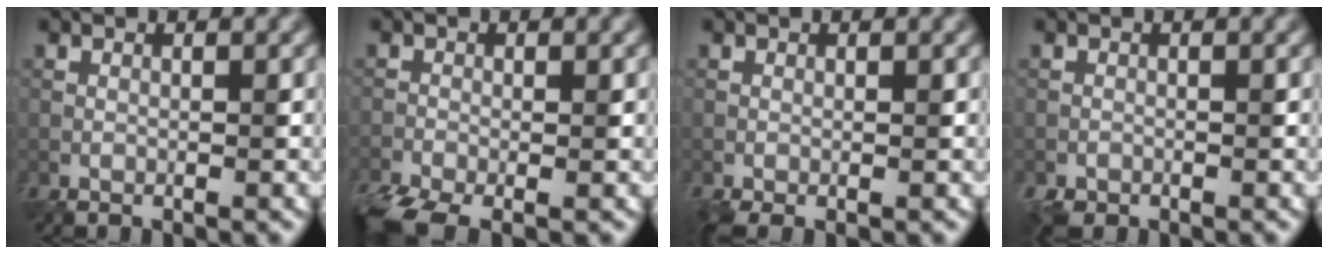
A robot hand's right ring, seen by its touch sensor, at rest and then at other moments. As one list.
[{"total": 5.2, "force": [-3.6, 1.9, 3.2], "torque": [-0.073, -0.020, -0.070]}, {"total": 1.4, "force": [-0.6, 0.4, 1.1], "torque": [-0.026, -0.007, -0.012]}, {"total": 1.7, "force": [-1.4, 0.8, 0.5], "torque": [-0.011, -0.006, -0.027]}]